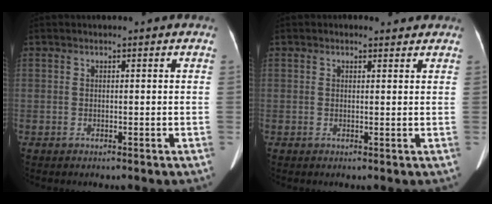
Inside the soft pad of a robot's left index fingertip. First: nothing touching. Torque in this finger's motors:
{"motor_torque": [-0.24, -0.28, -0.22, -0.04]}